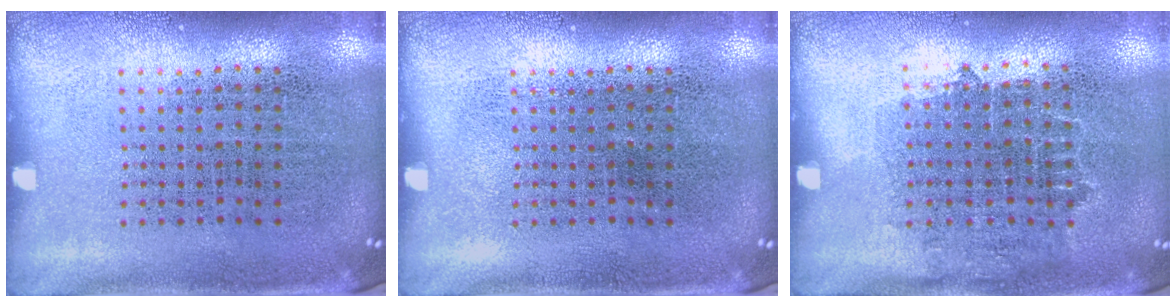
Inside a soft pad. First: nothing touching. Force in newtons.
{"total": 0.0}
{"total": 0.8, "press": 0.7, "slide": 0.4}